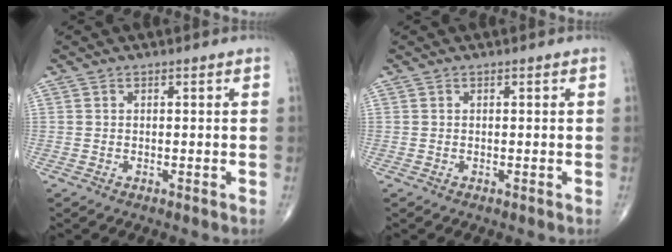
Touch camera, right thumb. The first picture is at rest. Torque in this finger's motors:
{"motor_torque": [0.00, 0.00, 0.06, 0.13, 0.00]}